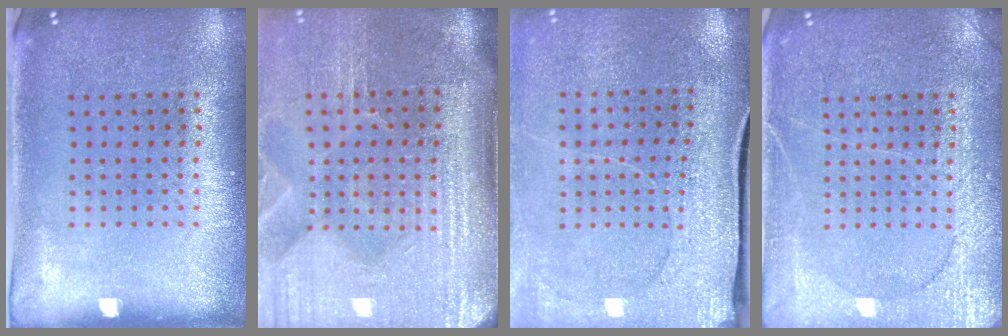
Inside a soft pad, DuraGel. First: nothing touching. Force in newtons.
{"total": 4.9, "press": 4.2, "slide": 2.6}
{"total": 3.0, "press": 2.8, "slide": 1.1}
{"total": 4.7, "press": 4.7, "slide": 0.6}